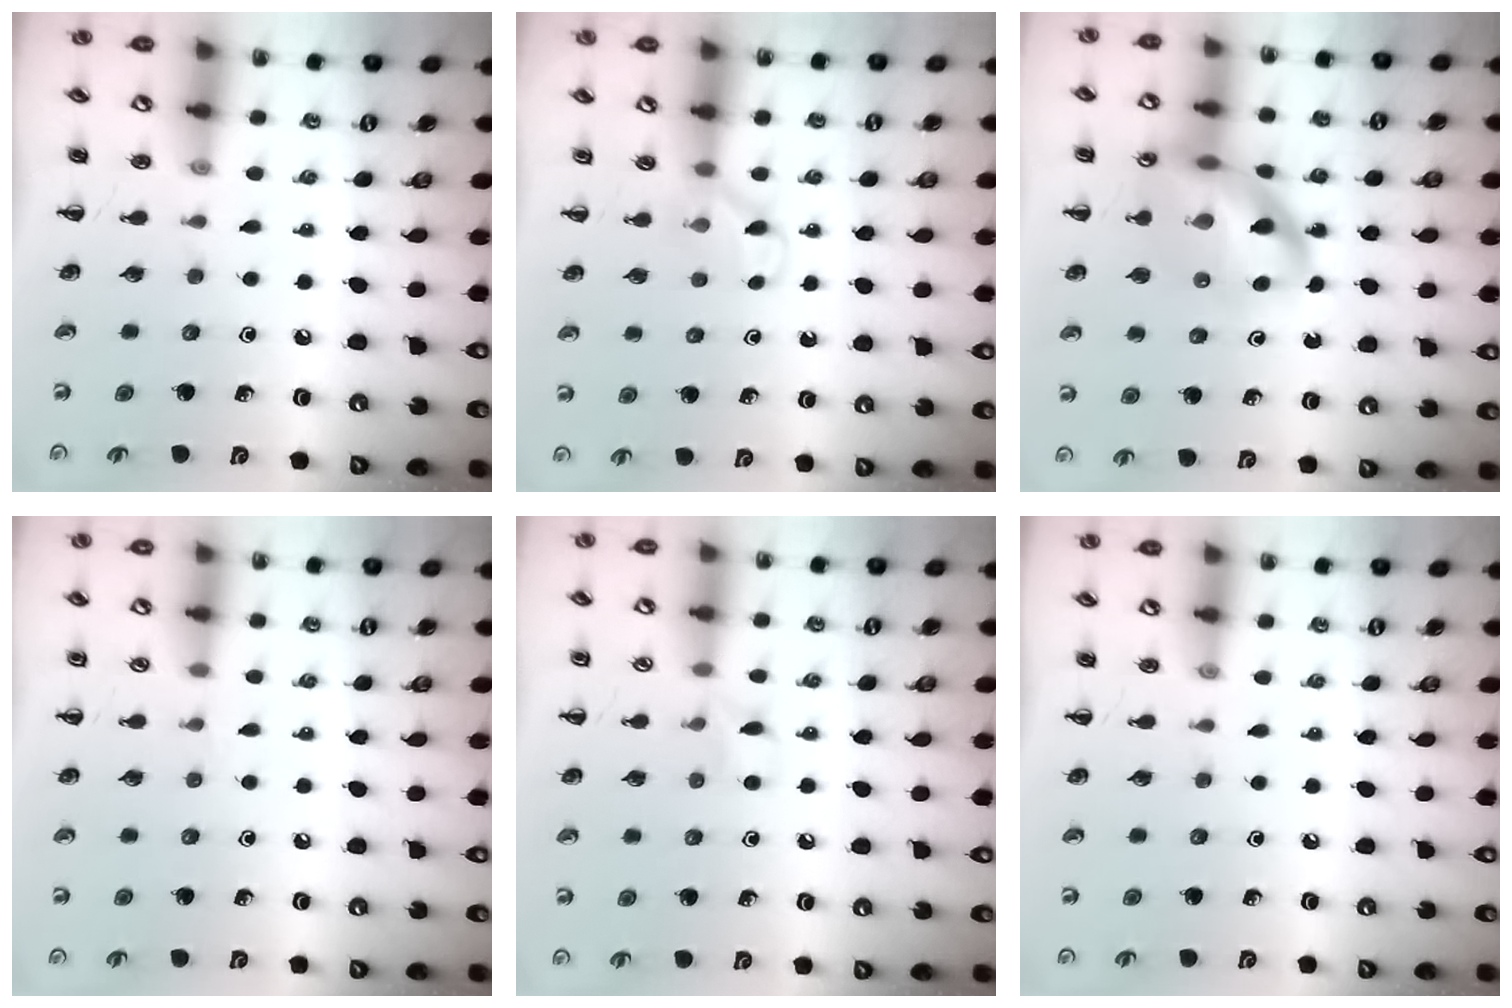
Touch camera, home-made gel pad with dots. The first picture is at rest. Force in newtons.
{"total": 5.4, "press": 5.2, "slide": 1.5}
{"total": 16.4, "press": 16.1, "slide": 3.1}
{"total": 3.0, "press": 2.8, "slide": 1.0}
{"total": 4.7, "press": 4.3, "slide": 1.8}
{"total": 0.0}